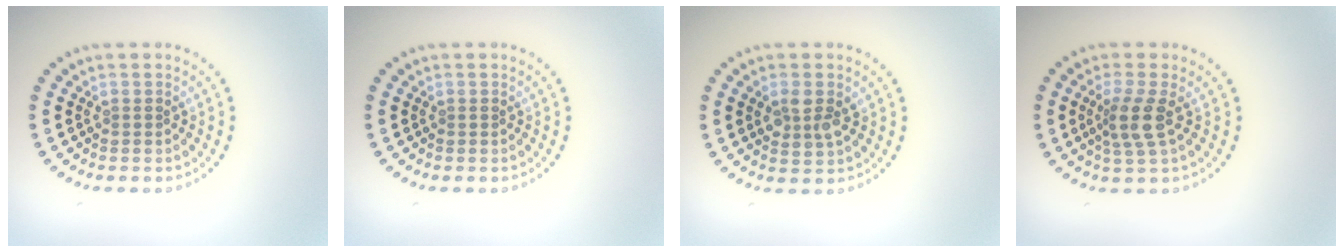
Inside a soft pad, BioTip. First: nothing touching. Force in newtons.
{"total": 0.0}
{"total": 2.4, "press": 2.4, "slide": 0.4}
{"total": 2.8, "press": 2.3, "slide": 1.7}